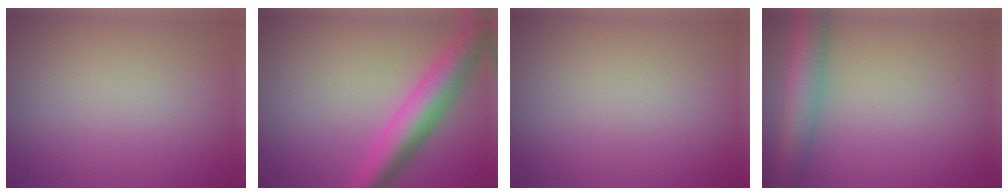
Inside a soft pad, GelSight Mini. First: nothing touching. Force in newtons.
{"total": 5.6, "press": 5.6, "slide": 0.3}
{"total": 0.0}
{"total": 5.7, "press": 5.7, "slide": 0.2}